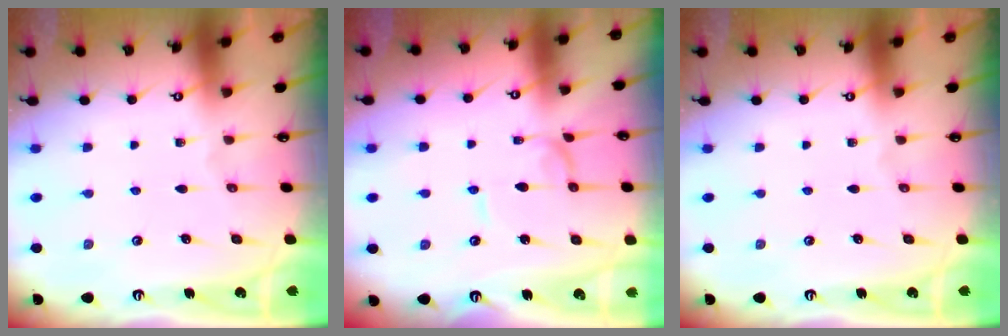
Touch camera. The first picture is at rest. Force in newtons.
{"total": 1.1, "press": 1.1, "slide": 0.0}
{"total": 0.0}